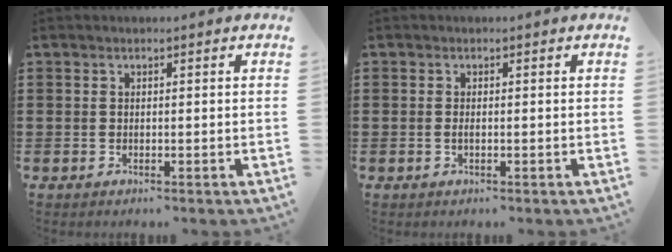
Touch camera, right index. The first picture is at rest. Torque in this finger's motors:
{"motor_torque": [2.14, 0.00, 0.07, 0.03]}